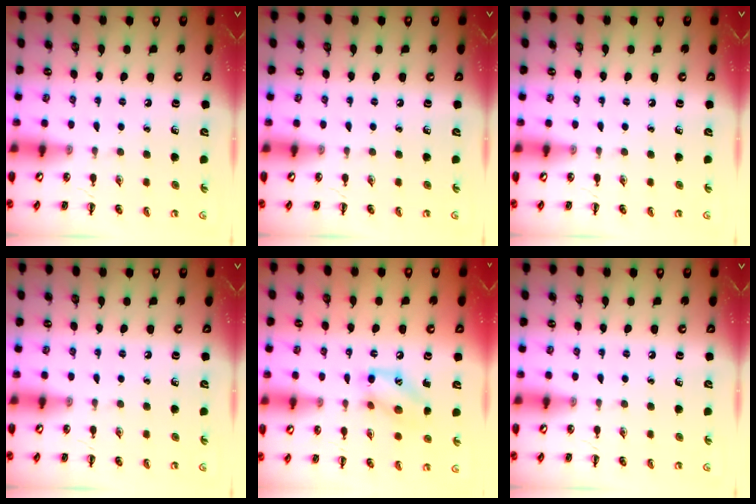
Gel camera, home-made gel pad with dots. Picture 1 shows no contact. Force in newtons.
{"total": 0.0}
{"total": 0.0}
{"total": 0.0}
{"total": 11.3, "press": 11.2, "slide": 1.5}
{"total": 0.0}